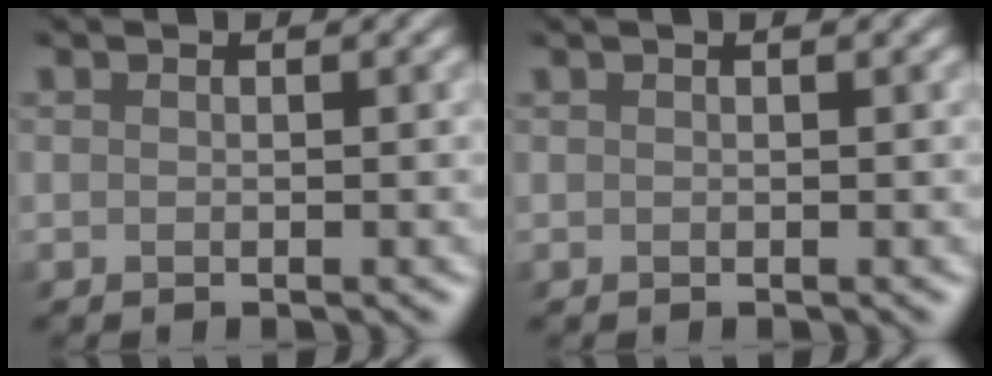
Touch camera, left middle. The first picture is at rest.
{"total": 0.9, "force": [0.6, 0.2, 0.7], "torque": [-0.011, 0.007, 0.008]}